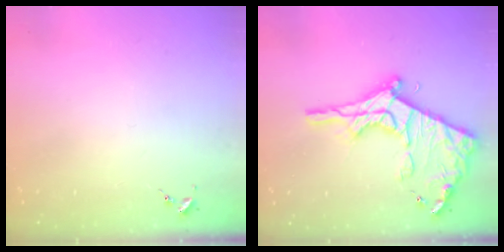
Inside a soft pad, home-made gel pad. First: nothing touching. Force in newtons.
{"total": 21.0, "press": 20.9, "slide": 1.8}